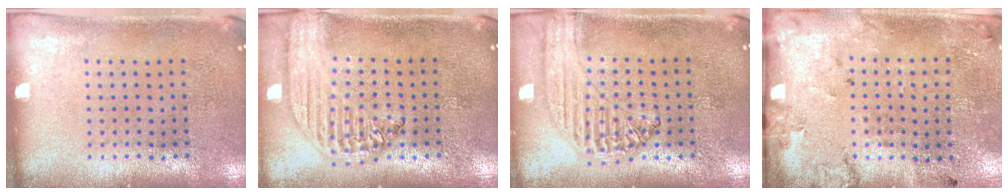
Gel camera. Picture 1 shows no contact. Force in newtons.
{"total": 2.3, "press": 2.0, "slide": 1.2}
{"total": 1.3, "press": 1.3, "slide": 0.1}
{"total": 2.2, "press": 1.3, "slide": 1.7}